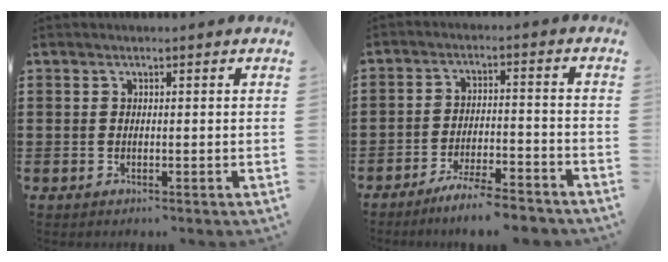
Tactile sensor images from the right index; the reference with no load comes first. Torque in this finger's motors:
{"motor_torque": [2.14, 0.00, 0.47, 0.11]}